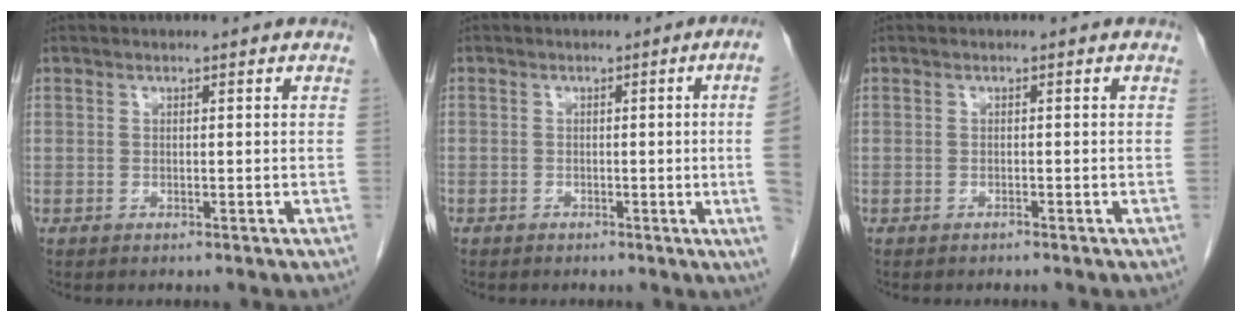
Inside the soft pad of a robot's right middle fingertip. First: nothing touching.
{"total": 6.3, "force": [-0.7, -2.0, 6.0], "torque": [-0.051, -0.008, -0.011]}
{"total": 0.0}